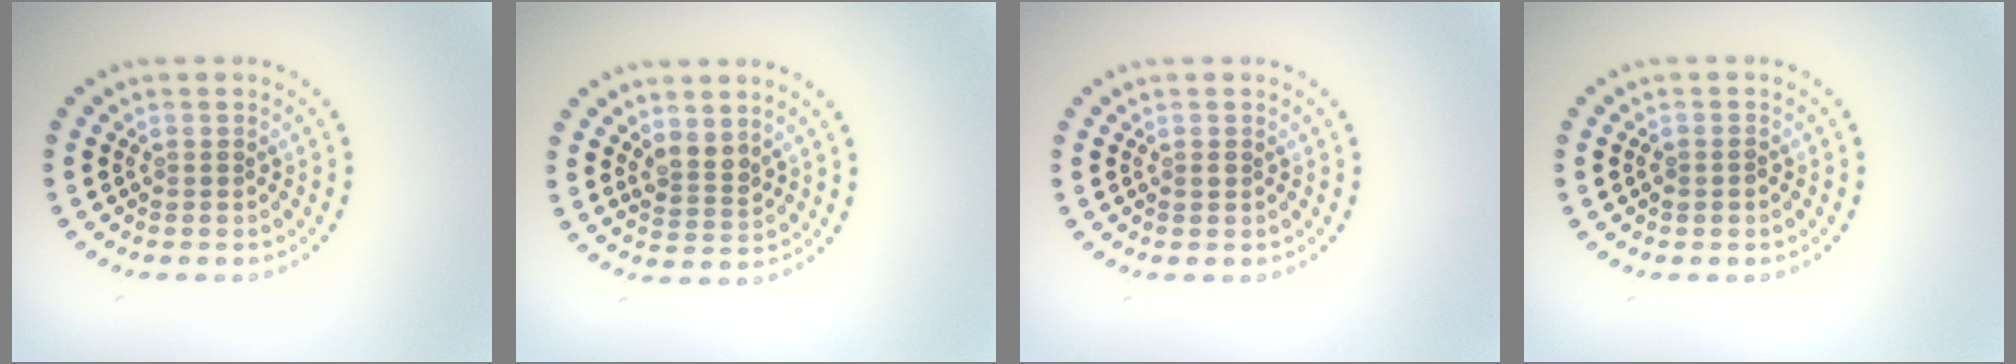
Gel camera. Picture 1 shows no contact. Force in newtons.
{"total": 2.1, "press": 1.7, "slide": 1.2}
{"total": 0.6, "press": 0.6, "slide": 0.1}
{"total": 0.8, "press": 0.8, "slide": 0.2}